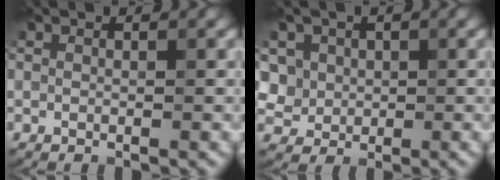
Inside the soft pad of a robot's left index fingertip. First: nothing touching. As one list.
[{"total": 5.2, "force": [2.1, 4.4, 1.8], "torque": [-0.051, 0.015, 0.031]}]